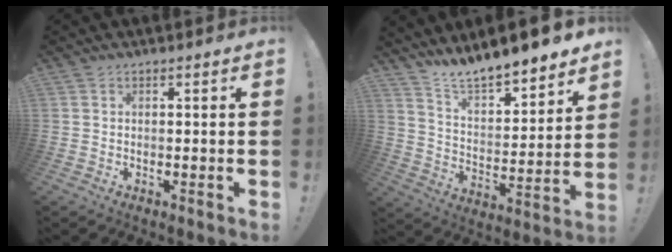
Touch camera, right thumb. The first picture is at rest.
{"total": 11.2, "force": [11.0, 0.9, 2.0], "torque": [-0.047, -0.109, 0.195]}